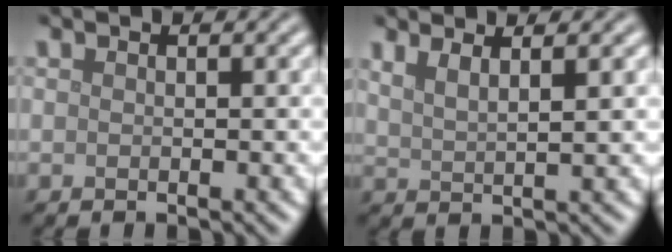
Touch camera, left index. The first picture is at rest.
{"total": 2.8, "force": [1.8, 0.9, 2.0], "torque": [-0.021, 0.011, 0.017]}